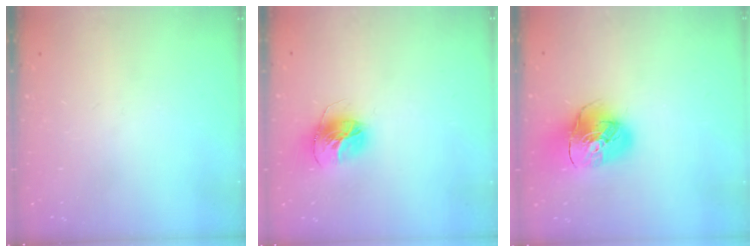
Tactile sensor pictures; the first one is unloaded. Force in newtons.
{"total": 14.3, "press": 14.3, "slide": 1.5}
{"total": 14.9, "press": 14.7, "slide": 2.0}